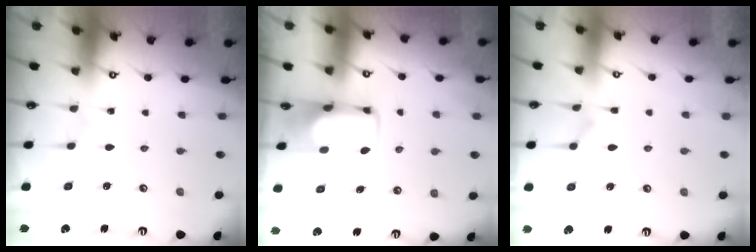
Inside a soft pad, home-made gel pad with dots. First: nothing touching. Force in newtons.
{"total": 2.2, "press": 2.1, "slide": 0.8}
{"total": 1.7, "press": 1.2, "slide": 1.1}